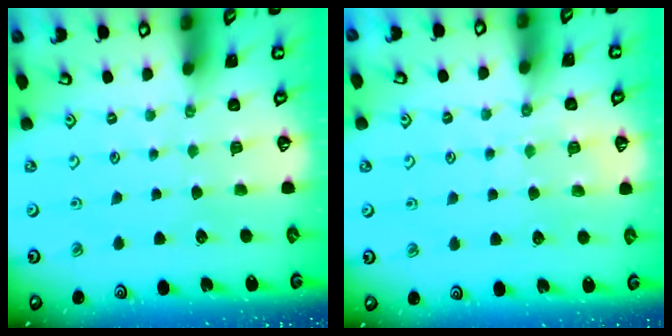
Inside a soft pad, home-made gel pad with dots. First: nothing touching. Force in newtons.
{"total": 4.9, "press": 4.8, "slide": 0.6}